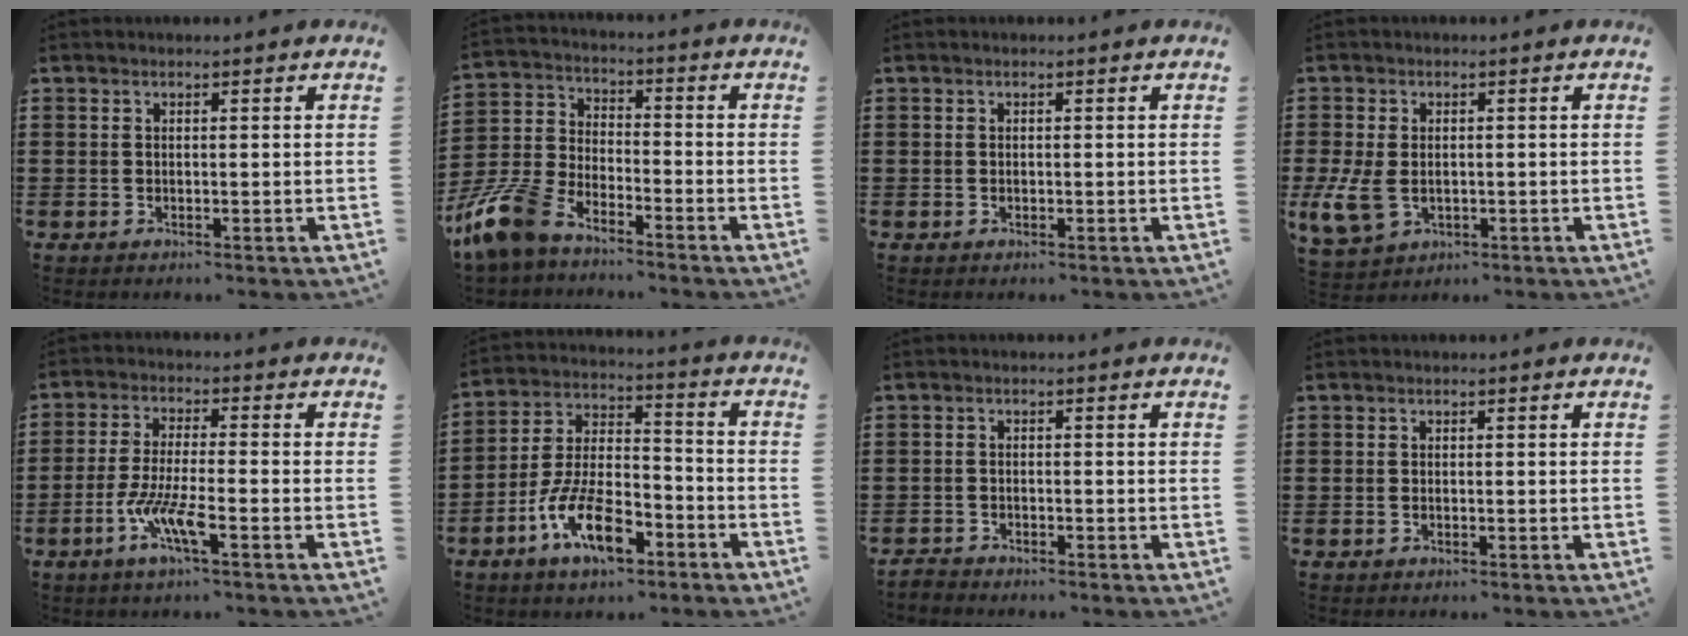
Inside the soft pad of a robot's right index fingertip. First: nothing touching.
{"total": 8.6, "force": [-7.2, 2.9, 3.8], "torque": [-0.116, 0.008, -0.148]}
{"total": 0.0}
{"total": 5.1, "force": [-0.9, 3.6, 3.5], "torque": [-0.103, -0.007, -0.023]}
{"total": 7.0, "force": [-3.6, 0.9, 5.9], "torque": [-0.137, -0.016, -0.074]}
{"total": 11.9, "force": [-6.3, 5.0, 8.7], "torque": [-0.181, 0.011, -0.116]}
{"total": 1.4, "force": [-1.4, 0.0, -0.1], "torque": [-0.005, -0.001, -0.029]}
{"total": 0.0}